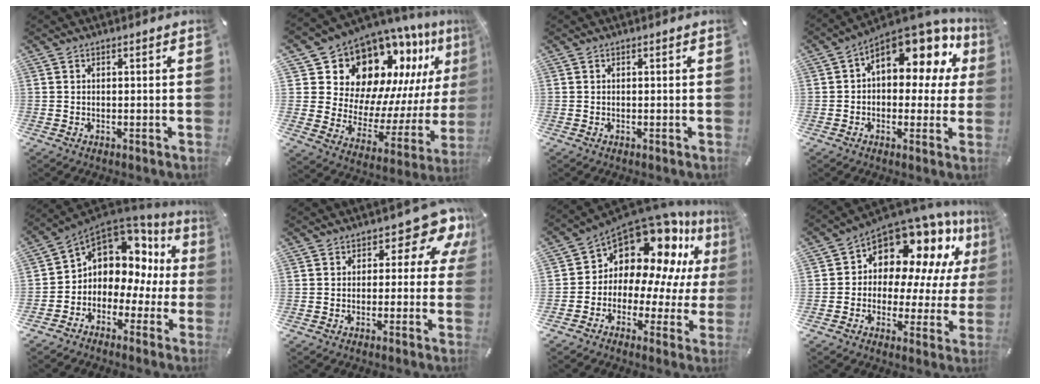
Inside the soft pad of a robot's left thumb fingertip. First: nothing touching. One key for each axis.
{"total": 16.9, "fx": 13.5, "fy": 8.9, "fz": 5.0, "tx": -0.083, "ty": -0.136, "tz": 0.246}
{"total": 0.0}
{"total": 13.1, "fx": 6.6, "fy": 7.5, "fz": 8.5, "tx": -0.111, "ty": -0.057, "tz": 0.113}
{"total": 8.4, "fx": 3.7, "fy": 7.0, "fz": 2.7, "tx": -0.050, "ty": -0.046, "tz": 0.067}
{"total": 10.2, "fx": 4.3, "fy": 5.5, "fz": 7.4, "tx": -0.087, "ty": -0.027, "tz": 0.072}
{"total": 14.7, "fx": 9.4, "fy": 9.0, "fz": 6.9, "tx": -0.127, "ty": -0.095, "tz": 0.164}
{"total": 13.7, "fx": 9.4, "fy": 8.1, "fz": 5.7, "tx": -0.103, "ty": -0.083, "tz": 0.169}